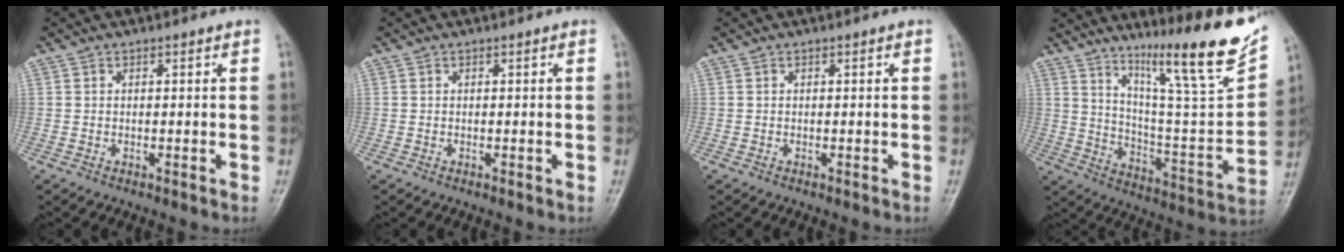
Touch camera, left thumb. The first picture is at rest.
{"total": 0.0}
{"total": 0.0}
{"total": 22.0, "force": [14.9, 2.4, 16.0], "torque": [-0.209, -0.078, 0.248]}